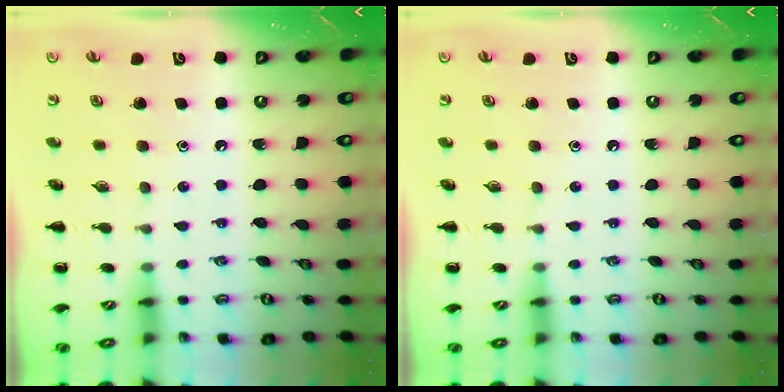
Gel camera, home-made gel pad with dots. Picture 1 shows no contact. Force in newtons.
{"total": 0.0}